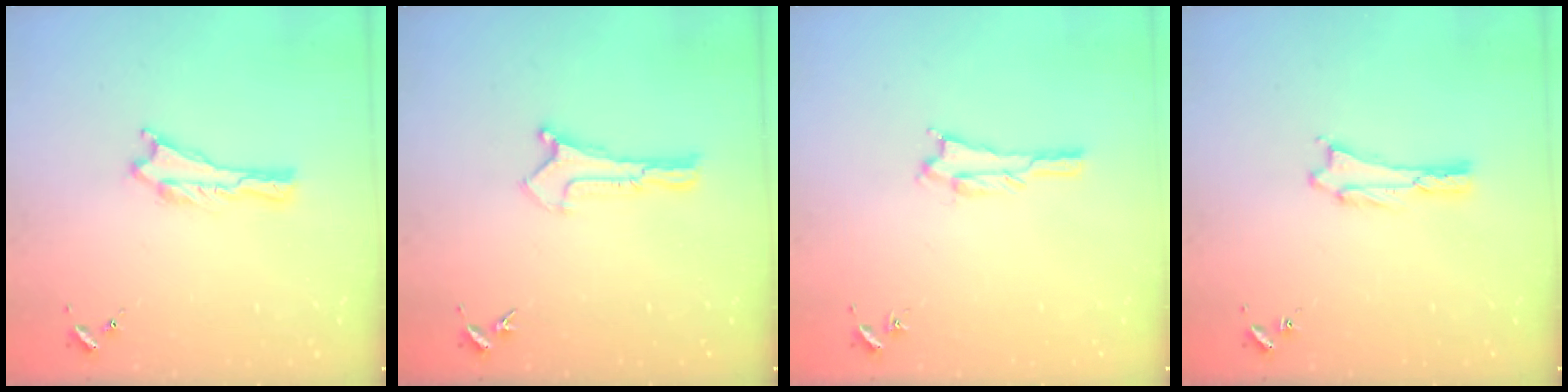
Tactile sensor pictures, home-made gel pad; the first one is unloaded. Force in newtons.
{"total": 0.0}
{"total": 1.1, "press": 1.1, "slide": 0.1}
{"total": 0.5, "press": 0.5, "slide": 0.2}